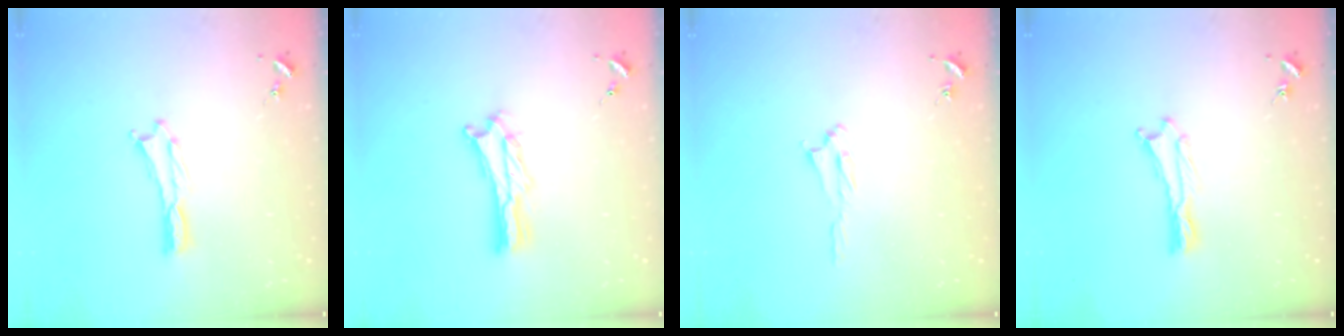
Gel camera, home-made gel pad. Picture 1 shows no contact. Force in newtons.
{"total": 2.7, "press": 2.7, "slide": 0.3}
{"total": 2.1, "press": 2.0, "slide": 0.3}
{"total": 0.0}